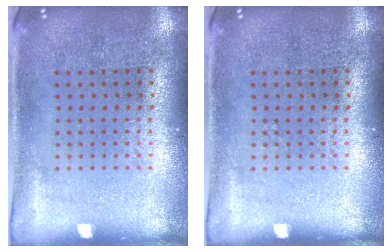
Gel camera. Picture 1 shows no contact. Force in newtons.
{"total": 0.0}